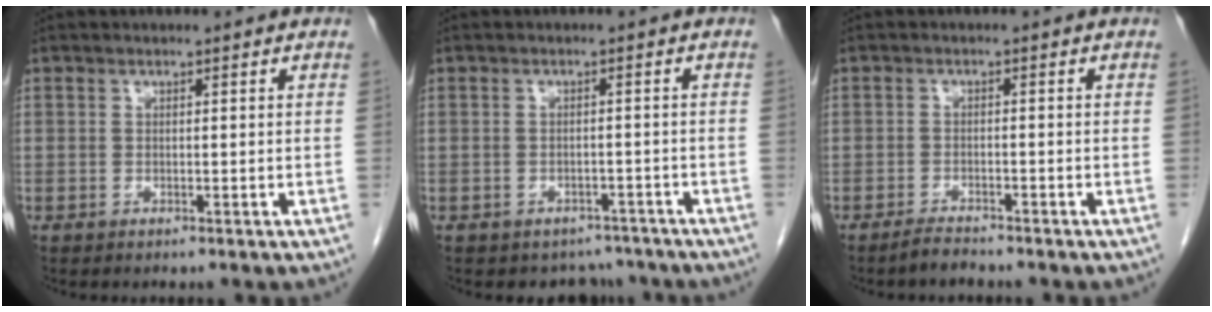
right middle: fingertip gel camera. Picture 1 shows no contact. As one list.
[{"total": 4.6, "force": [-3.8, 2.5, -0.3], "torque": [0.014, 0.014, -0.047]}, {"total": 2.1, "force": [-2.0, 0.0, 0.7], "torque": [-0.017, -0.005, -0.036]}]